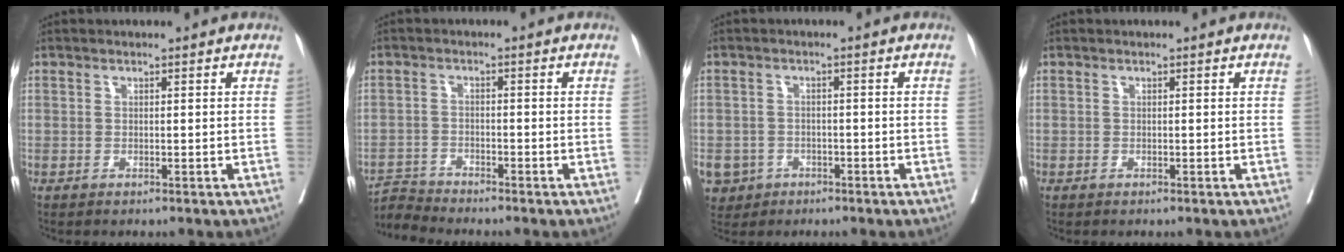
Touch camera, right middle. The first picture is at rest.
{"total": 3.8, "force": [-3.5, -1.1, -1.0], "torque": [0.016, -0.012, -0.067]}
{"total": 6.9, "force": [-3.5, 5.7, 1.6], "torque": [-0.044, 0.003, -0.053]}
{"total": 0.0}